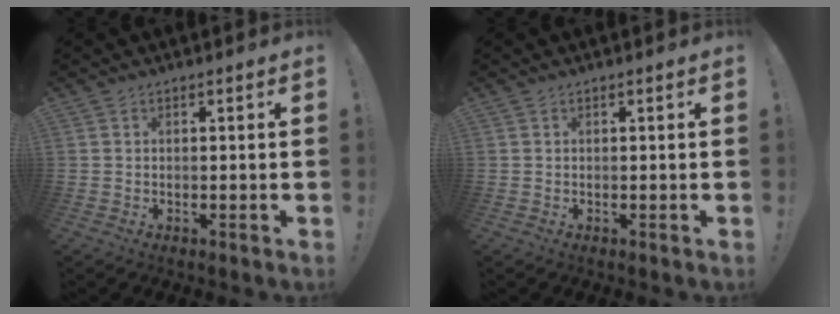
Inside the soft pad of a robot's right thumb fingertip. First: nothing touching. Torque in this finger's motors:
{"motor_torque": [0.00, 0.00, 0.01, 0.01, 0.00]}